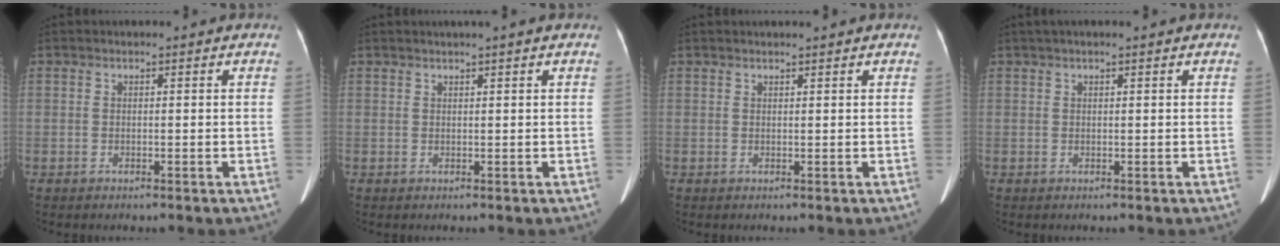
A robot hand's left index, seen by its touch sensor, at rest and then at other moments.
{"total": 0.9, "force": [0.6, -0.2, 0.6], "torque": [-0.012, 0.005, 0.017]}
{"total": 1.0, "force": [0.9, 0.0, 0.4], "torque": [-0.005, 0.009, 0.018]}
{"total": 2.2, "force": [1.6, 0.1, 1.5], "torque": [-0.021, 0.029, 0.025]}